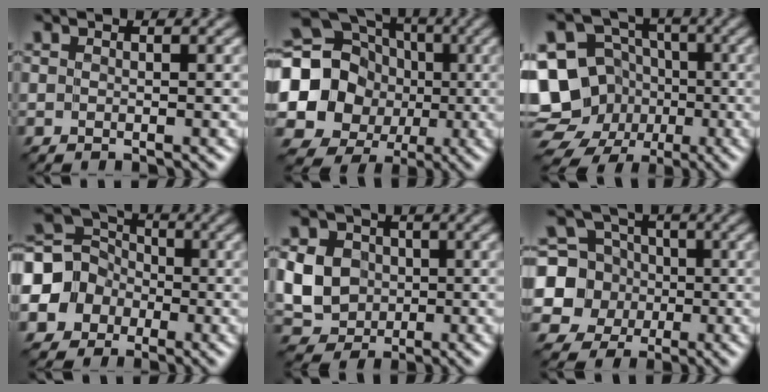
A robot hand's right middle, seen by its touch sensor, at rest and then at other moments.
{"total": 17.2, "force": [0.5, 16.0, 6.3], "torque": [-0.146, 0.021, -0.028]}
{"total": 13.6, "force": [-3.5, 12.4, 4.4], "torque": [-0.097, -0.010, -0.073]}
{"total": 8.9, "force": [-1.4, 8.1, 3.5], "torque": [-0.083, 0.014, -0.059]}
{"total": 7.1, "force": [0.2, 6.4, 3.0], "torque": [-0.073, 0.019, -0.017]}
{"total": 7.9, "force": [-0.2, 7.5, 2.6], "torque": [-0.046, 0.009, -0.037]}